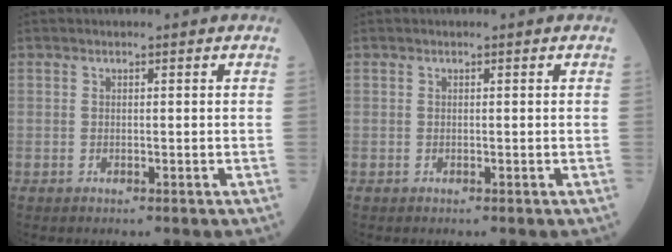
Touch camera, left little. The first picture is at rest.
{"total": 0.0}